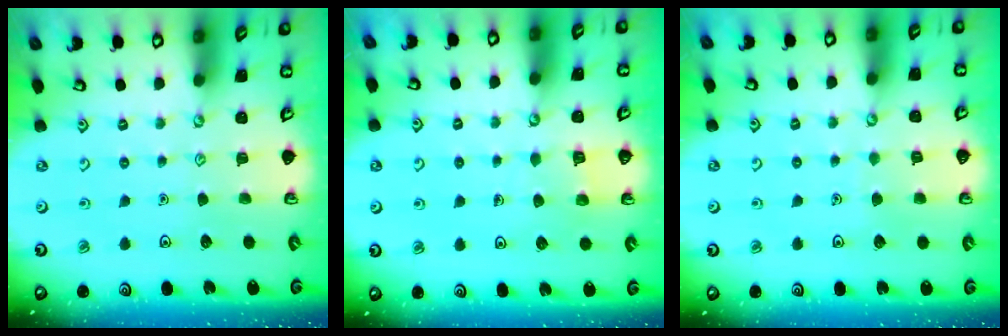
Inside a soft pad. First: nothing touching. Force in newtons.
{"total": 3.5, "press": 3.4, "slide": 0.3}
{"total": 2.7, "press": 2.7, "slide": 0.2}